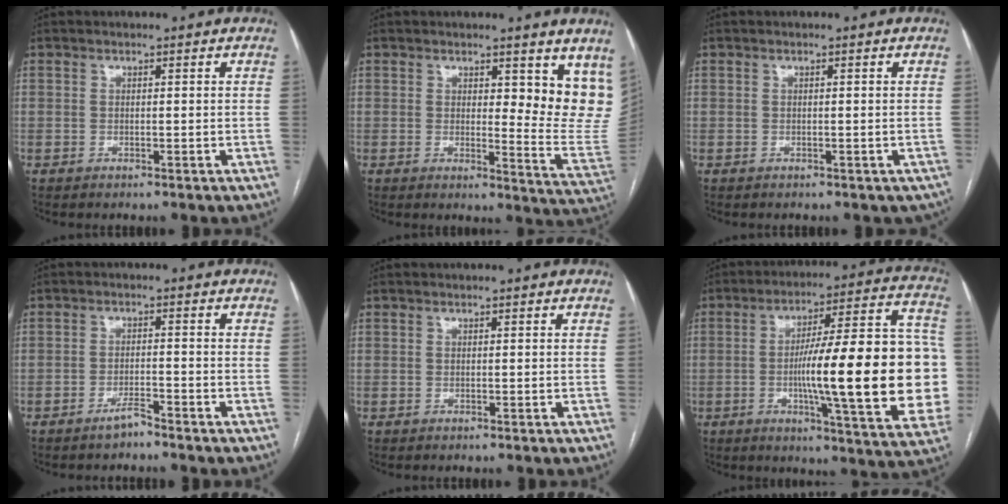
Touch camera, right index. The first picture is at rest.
{"total": 9.9, "force": [6.1, 3.1, 7.1], "torque": [-0.066, -0.037, 0.061]}
{"total": 2.6, "force": [-1.8, 1.7, 0.6], "torque": [0.008, 0.010, -0.021]}
{"total": 2.5, "force": [-2.2, 0.1, 1.2], "torque": [-0.024, -0.001, -0.039]}
{"total": 0.0}
{"total": 25.8, "force": [-2.7, 3.2, 25.5], "torque": [-0.287, 0.024, -0.037]}